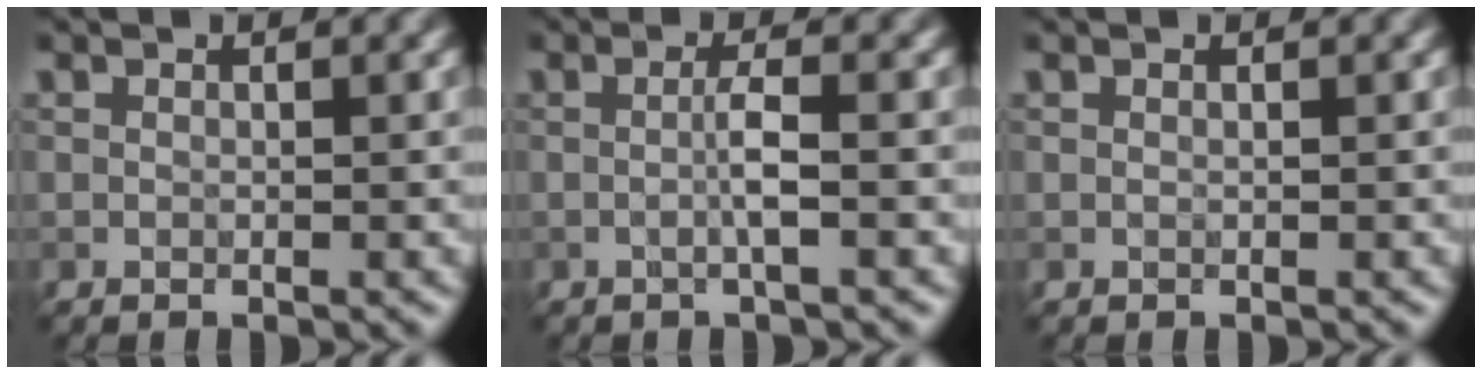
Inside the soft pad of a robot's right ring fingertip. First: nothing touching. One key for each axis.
{"total": 2.1, "fx": -0.3, "fy": 0.1, "fz": 2.1, "tx": -0.043, "ty": -0.002, "tz": -0.006}
{"total": 0.0}